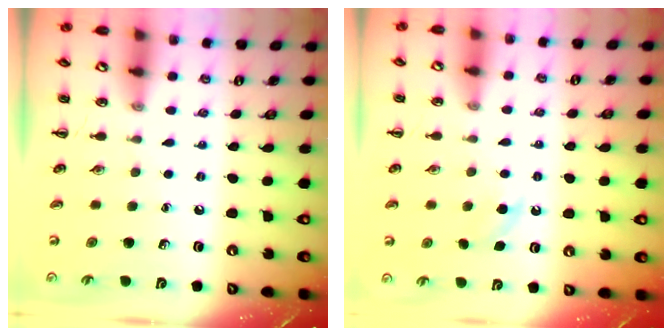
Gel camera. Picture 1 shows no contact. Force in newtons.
{"total": 3.5, "press": 3.4, "slide": 0.9}